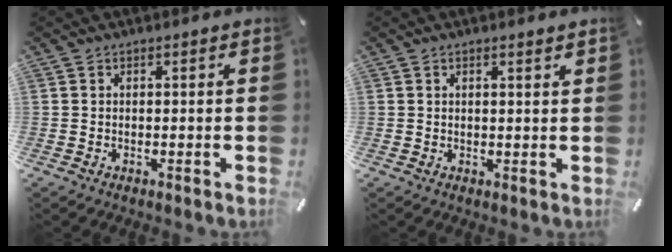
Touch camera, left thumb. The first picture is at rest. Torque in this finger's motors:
{"motor_torque": [0.16, -0.06, -0.06, -0.03, 0.02]}